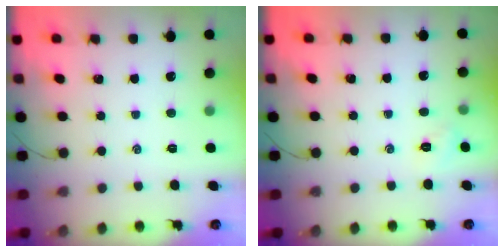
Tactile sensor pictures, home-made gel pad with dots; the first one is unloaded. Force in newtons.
{"total": 2.2, "press": 2.2, "slide": 0.6}